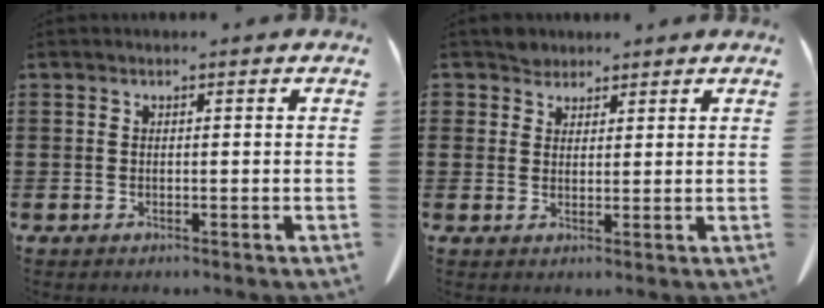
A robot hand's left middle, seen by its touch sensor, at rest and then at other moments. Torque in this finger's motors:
{"motor_torque": [0.03, 0.01, 0.01, 0.01]}